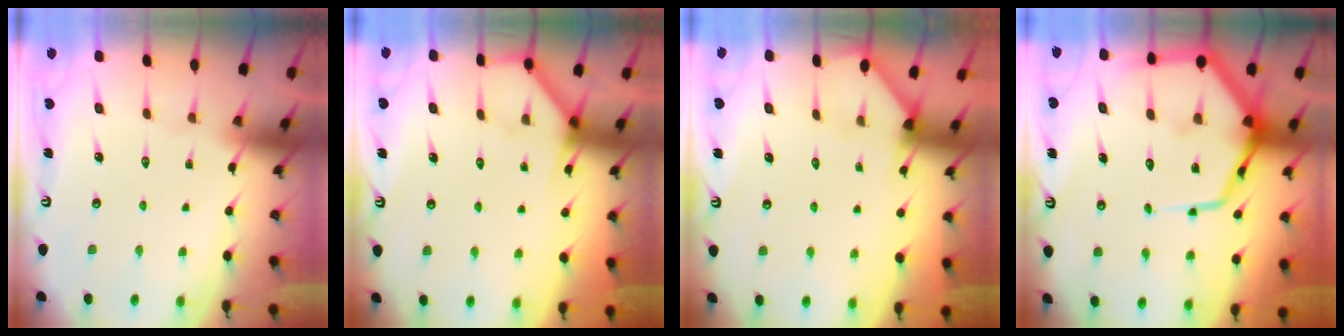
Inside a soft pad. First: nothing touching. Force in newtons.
{"total": 3.5, "press": 3.5, "slide": 0.2}
{"total": 2.3, "press": 2.3, "slide": 0.3}
{"total": 14.9, "press": 14.8, "slide": 1.6}